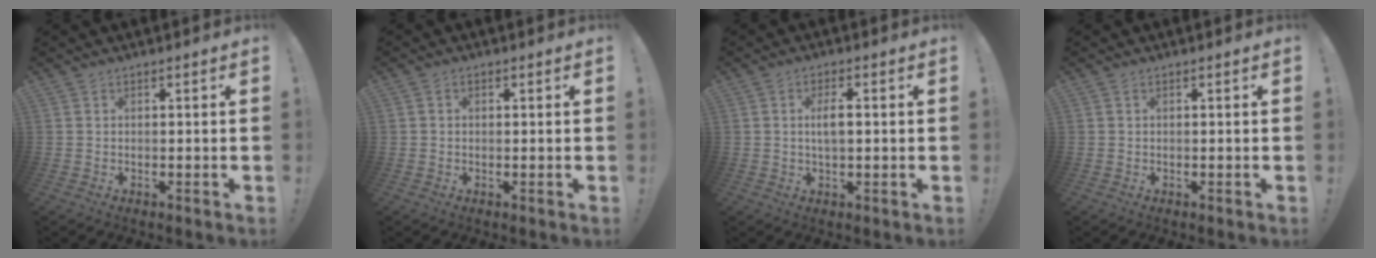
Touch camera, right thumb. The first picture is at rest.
{"total": 0.9, "force": [0.0, 0.7, 0.5], "torque": [0.000, -0.001, -0.002]}
{"total": 4.3, "force": [0.4, 1.6, 4.0], "torque": [-0.067, -0.003, 0.001]}
{"total": 0.0}